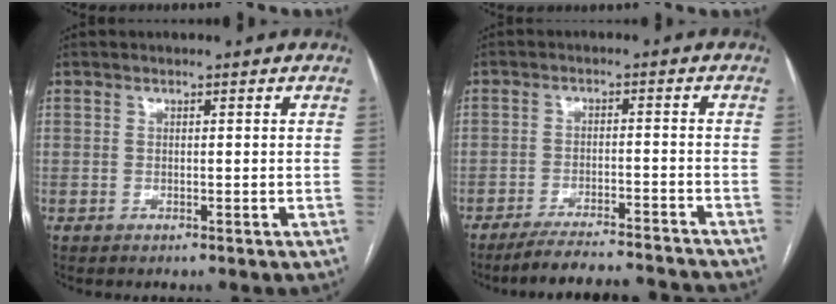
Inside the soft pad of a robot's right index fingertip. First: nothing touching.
{"total": 13.3, "force": [-12.8, 0.6, 3.8], "torque": [-0.054, 0.001, -0.178]}